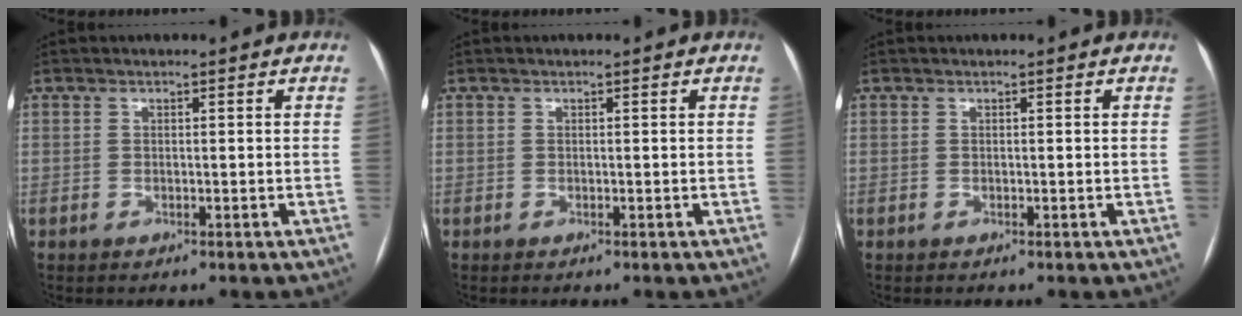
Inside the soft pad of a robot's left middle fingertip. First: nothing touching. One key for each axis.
{"total": 0.0}
{"total": 0.0}